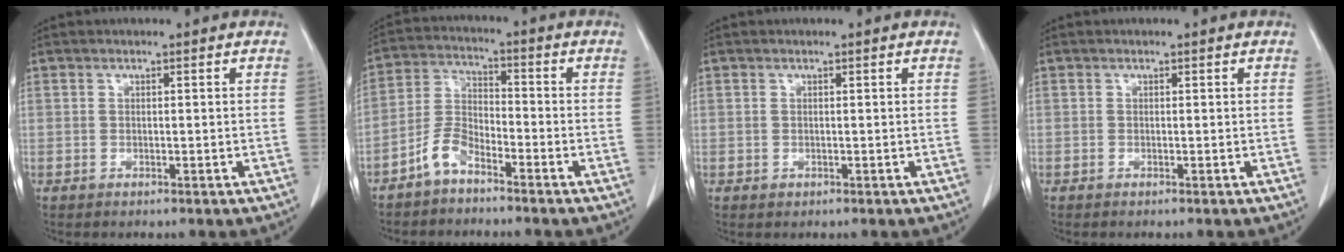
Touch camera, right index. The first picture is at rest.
{"total": 5.4, "force": [-4.0, 2.2, 2.9], "torque": [-0.067, 0.007, -0.084]}
{"total": 0.5, "force": [-0.2, 0.5, 0.1], "torque": [-0.001, 0.003, -0.002]}
{"total": 0.0}